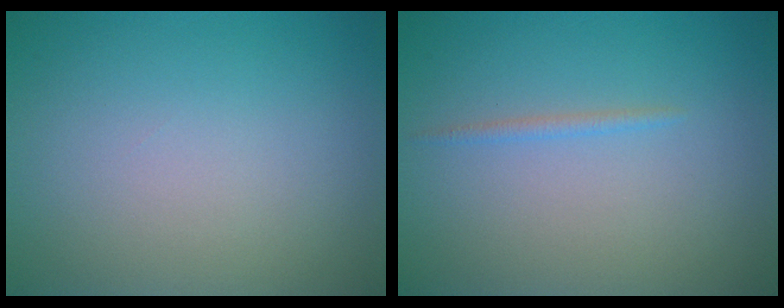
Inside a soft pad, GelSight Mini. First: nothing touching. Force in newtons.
{"total": 0.7, "press": 0.7, "slide": 0.1}